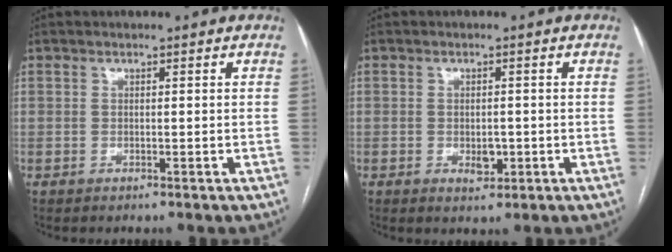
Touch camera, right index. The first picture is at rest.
{"total": 2.5, "force": [-0.7, 1.5, 1.9], "torque": [-0.027, 0.001, -0.004]}